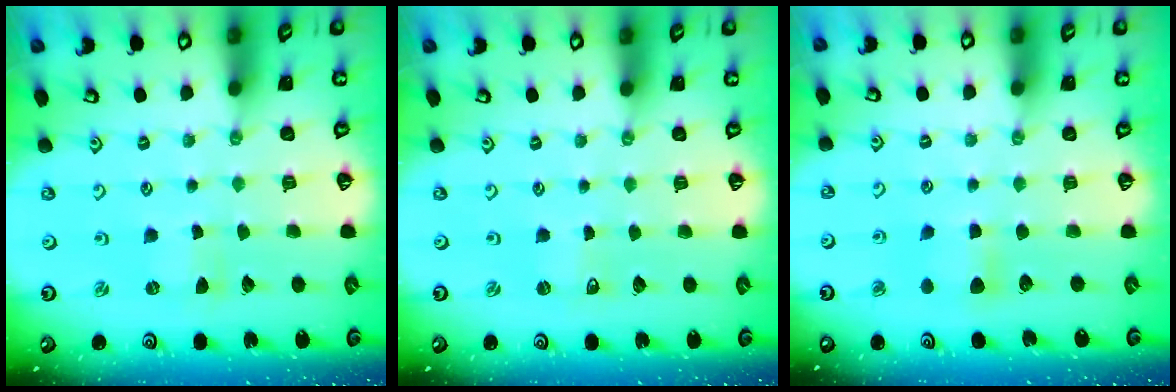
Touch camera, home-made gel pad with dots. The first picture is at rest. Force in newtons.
{"total": 0.0}
{"total": 4.8, "press": 4.7, "slide": 0.5}